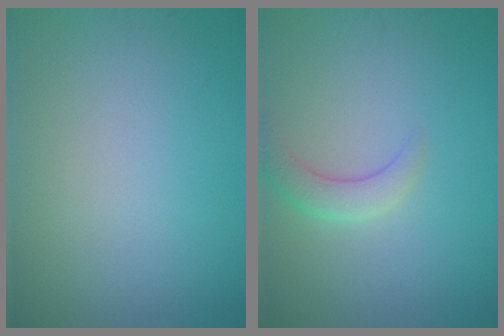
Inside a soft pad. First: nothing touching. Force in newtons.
{"total": 2.3, "press": 2.2, "slide": 0.1}